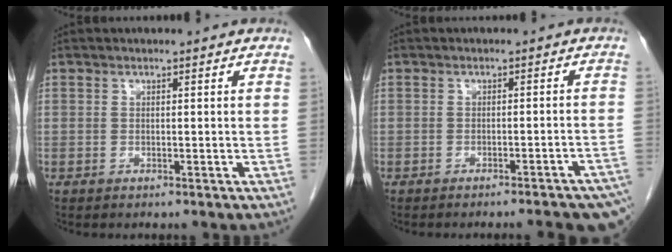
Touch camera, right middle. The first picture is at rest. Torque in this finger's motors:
{"motor_torque": [1.17, -0.97, 0.08, 0.05]}